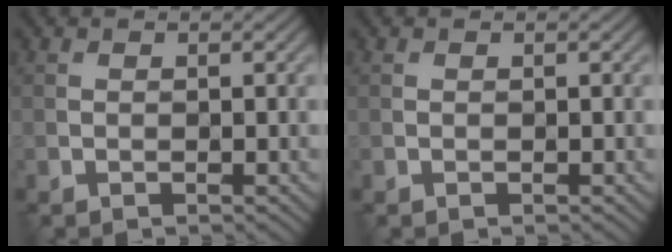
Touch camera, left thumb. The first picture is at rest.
{"total": 0.0}